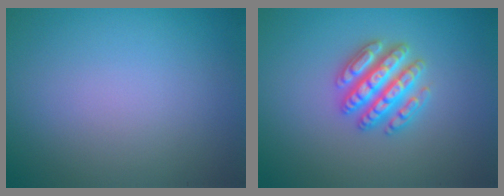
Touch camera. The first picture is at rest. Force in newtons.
{"total": 4.6, "press": 4.6, "slide": 0.8}